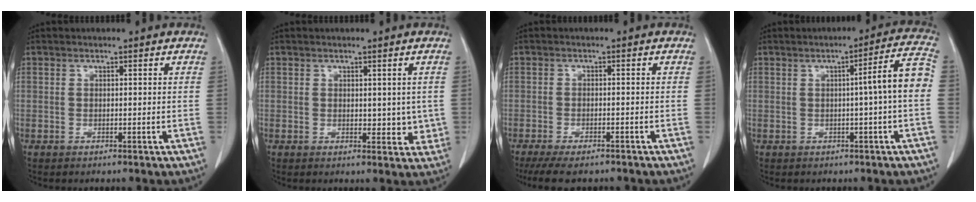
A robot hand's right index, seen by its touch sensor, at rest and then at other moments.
{"total": 2.5, "force": [0.0, 1.5, 2.0], "torque": [-0.031, 0.003, 0.003]}
{"total": 9.3, "force": [-7.5, 2.8, 4.6], "torque": [-0.072, -0.005, -0.113]}
{"total": 7.6, "force": [-0.4, -0.3, 7.6], "torque": [-0.102, 0.018, -0.006]}